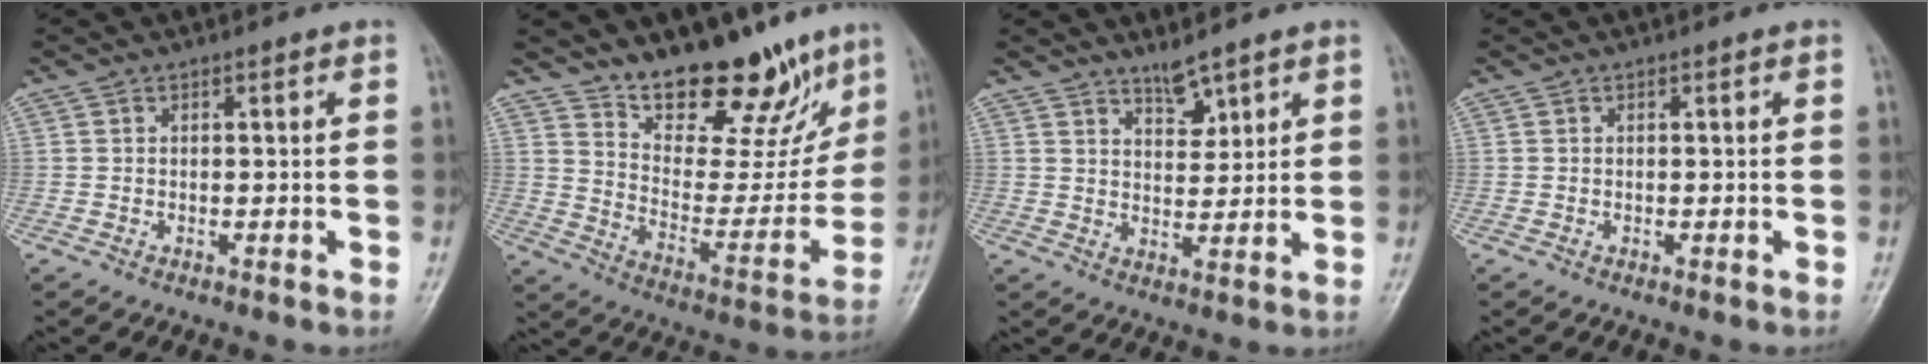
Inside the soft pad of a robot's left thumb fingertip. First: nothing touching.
{"total": 19.6, "force": [15.0, 8.1, 9.7], "torque": [-0.083, -0.098, 0.236]}
{"total": 4.0, "force": [3.3, 1.2, 1.9], "torque": [-0.019, -0.030, 0.058]}
{"total": 0.0}